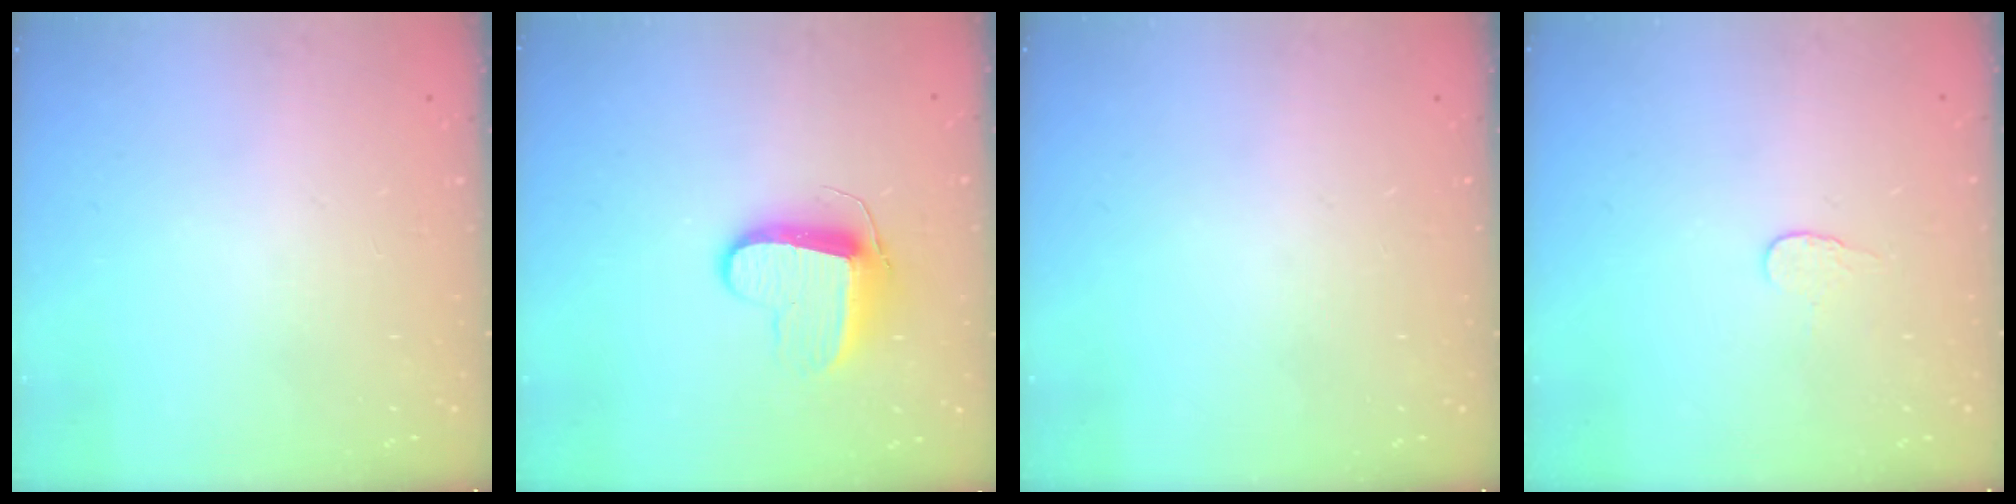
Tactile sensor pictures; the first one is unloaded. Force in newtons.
{"total": 9.8, "press": 9.8, "slide": 0.4}
{"total": 0.0}
{"total": 3.8, "press": 3.8, "slide": 0.3}